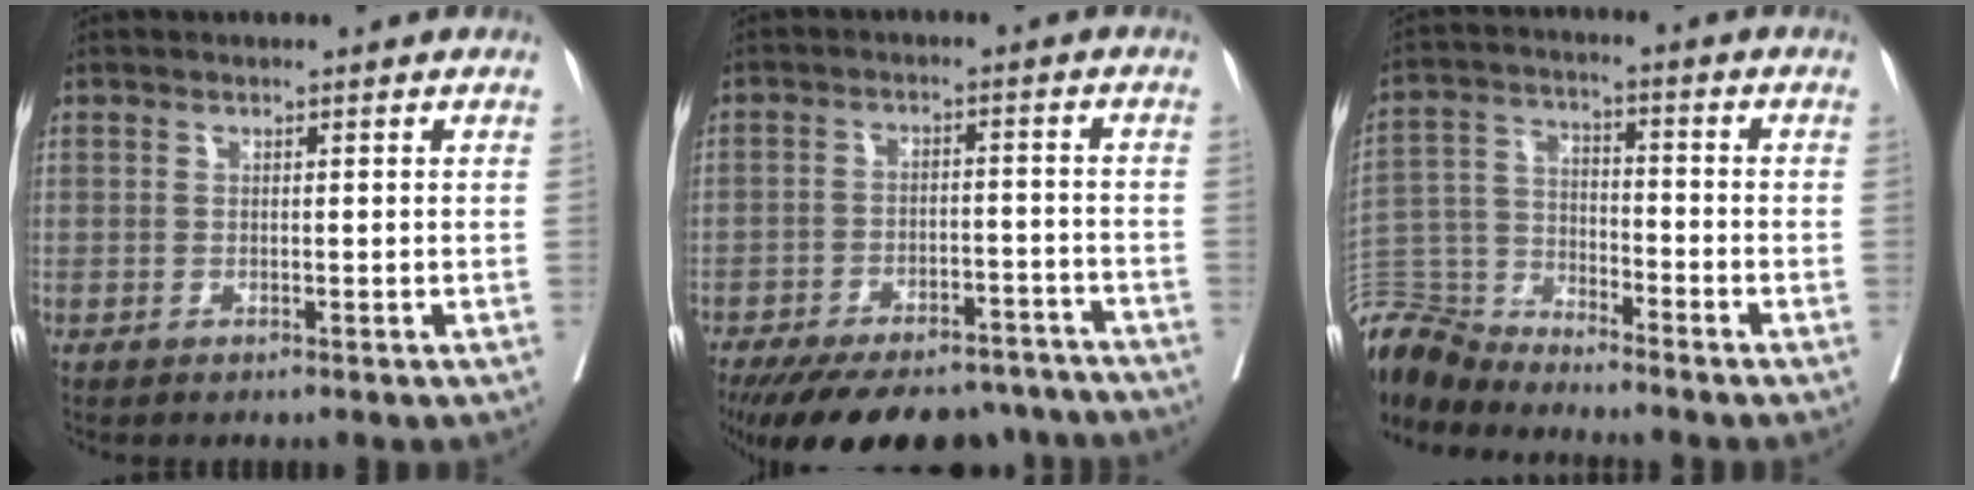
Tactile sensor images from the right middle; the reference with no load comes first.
{"total": 22.1, "force": [-18.2, 8.5, 9.1], "torque": [-0.166, -0.011, -0.244]}
{"total": 10.6, "force": [-10.6, 0.8, 0.7], "torque": [-0.017, 0.015, -0.213]}